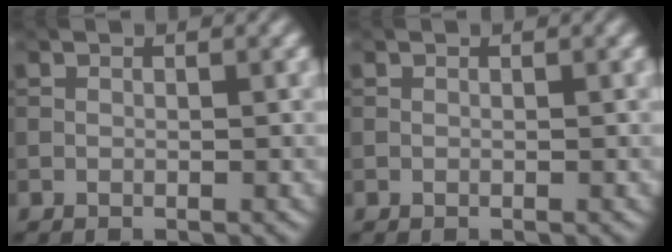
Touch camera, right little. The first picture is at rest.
{"total": 0.0}